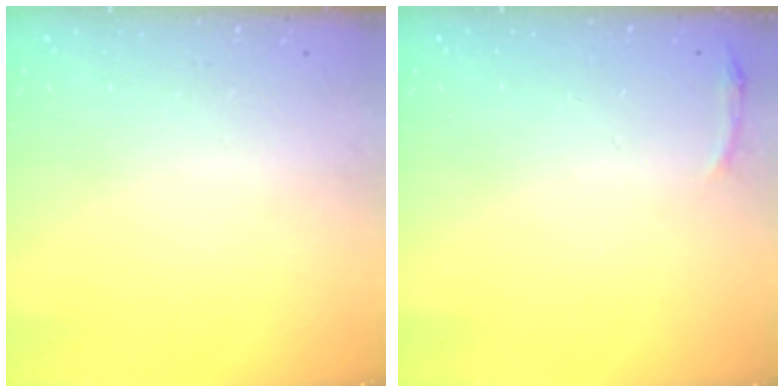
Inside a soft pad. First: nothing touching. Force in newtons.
{"total": 3.0, "press": 1.9, "slide": 2.3}